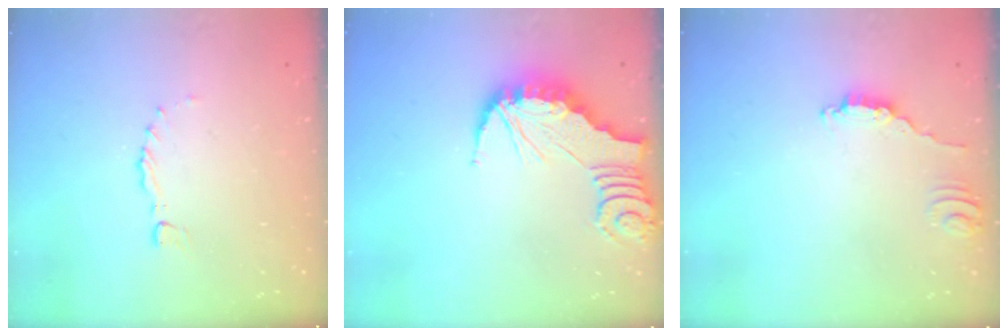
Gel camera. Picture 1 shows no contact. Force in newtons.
{"total": 2.2, "press": 2.2, "slide": 0.2}
{"total": 2.6, "press": 2.6, "slide": 0.2}